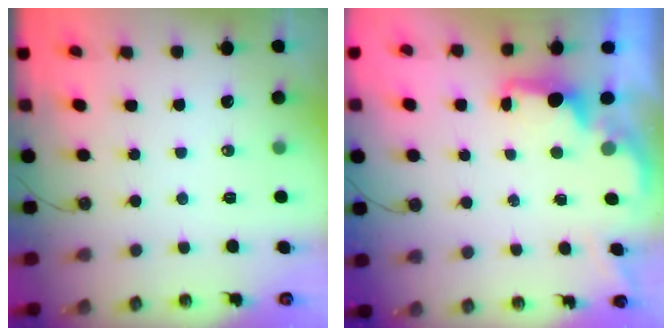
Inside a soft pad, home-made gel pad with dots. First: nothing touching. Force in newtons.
{"total": 1.9, "press": 1.7, "slide": 0.8}